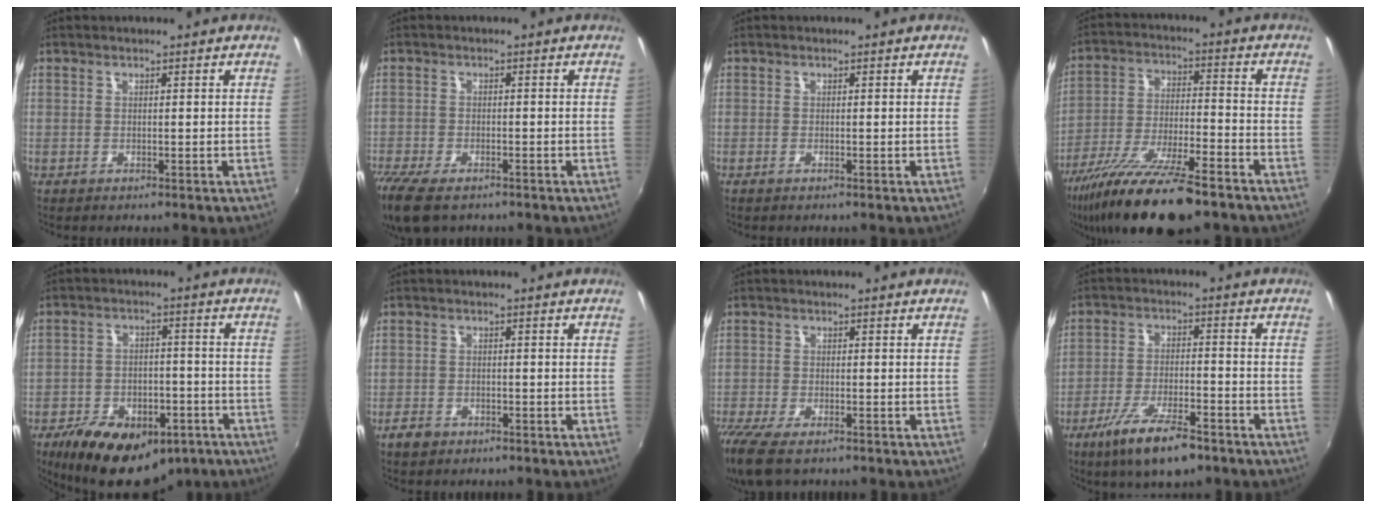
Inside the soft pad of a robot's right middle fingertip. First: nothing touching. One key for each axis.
{"total": 10.0, "fx": -7.3, "fy": 3.9, "fz": 5.6, "tx": -0.143, "ty": -0.044, "tz": -0.135}
{"total": 0.5, "fx": -0.4, "fy": -0.1, "fz": 0.3, "tx": -0.006, "ty": -0.002, "tz": -0.010}
{"total": 19.6, "fx": -14.6, "fy": 4.3, "fz": 12.3, "tx": -0.235, "ty": -0.042, "tz": -0.249}
{"total": 18.4, "fx": -11.5, "fy": 10.0, "fz": 10.4, "tx": -0.216, "ty": -0.008, "tz": -0.161}
{"total": 3.0, "fx": -2.1, "fy": 1.8, "fz": 1.2, "tx": -0.033, "ty": 0.001, "tz": -0.037}
{"total": 9.5, "fx": -7.0, "fy": 2.9, "fz": 5.8, "tx": -0.141, "ty": -0.045, "tz": -0.130}
{"total": 11.0, "fx": -7.3, "fy": 3.0, "fz": 7.7, "tx": -0.166, "ty": -0.022, "tz": -0.128}